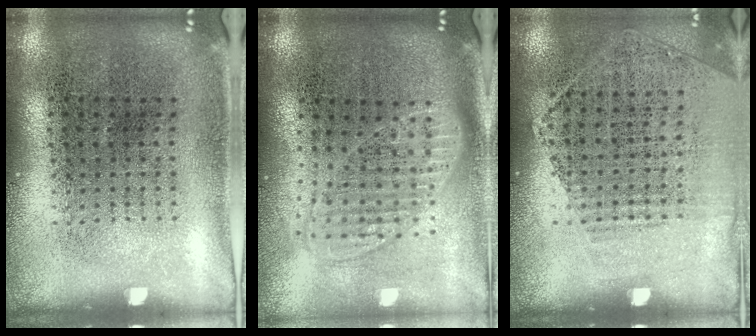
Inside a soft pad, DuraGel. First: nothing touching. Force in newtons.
{"total": 1.8, "press": 1.5, "slide": 1.0}
{"total": 1.2, "press": 1.0, "slide": 0.7}